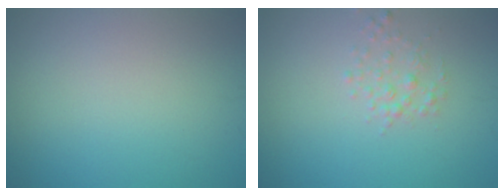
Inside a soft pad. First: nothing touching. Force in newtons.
{"total": 1.5, "press": 1.5, "slide": 0.0}